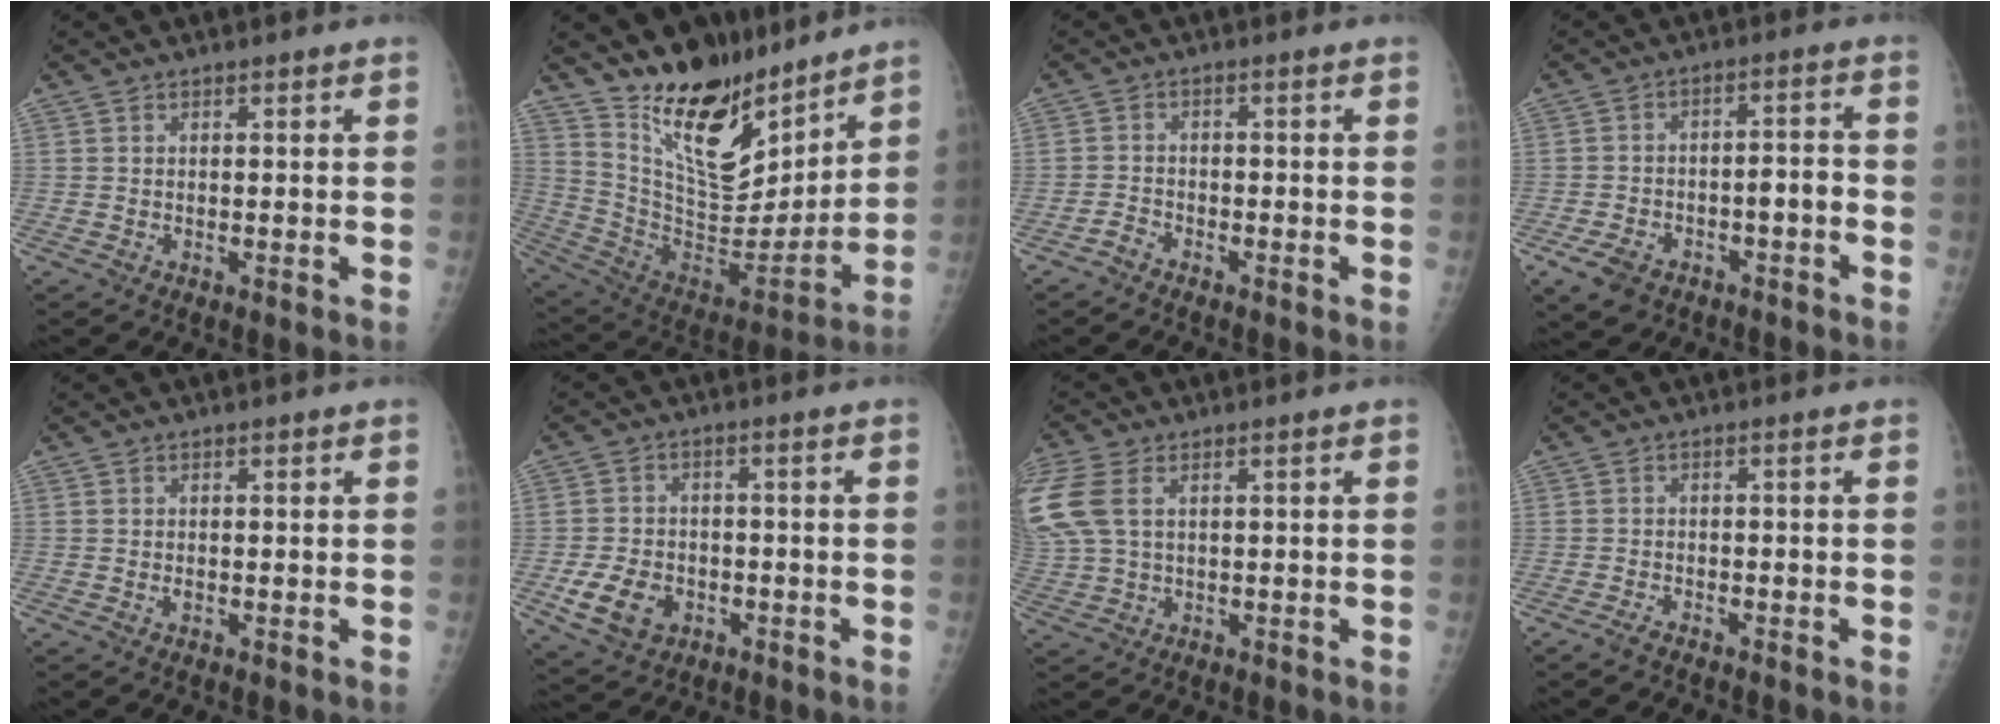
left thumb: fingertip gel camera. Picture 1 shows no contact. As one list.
[{"total": 20.5, "force": [15.8, 8.1, 10.3], "torque": [-0.119, -0.116, 0.279]}, {"total": 1.9, "force": [-1.7, 0.7, 0.3], "torque": [-0.008, 0.007, -0.035]}, {"total": 8.7, "force": [-4.5, 4.8, 5.7], "torque": [-0.084, 0.038, -0.065]}, {"total": 0.6, "force": [0.2, 0.4, 0.4], "torque": [-0.002, -0.001, 0.003]}, {"total": 8.0, "force": [-2.9, 6.0, 4.5], "torque": [-0.073, 0.010, -0.043]}, {"total": 10.3, "force": [3.2, 6.2, 7.6], "torque": [-0.216, 0.012, 0.070]}, {"total": 1.5, "force": [-1.3, 0.2, 0.7], "torque": [-0.019, 0.000, -0.028]}]